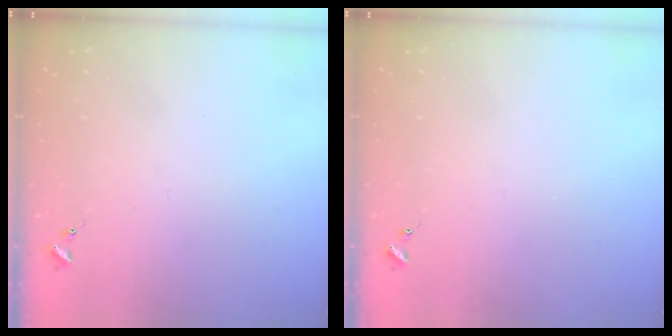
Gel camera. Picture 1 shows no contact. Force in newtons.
{"total": 0.0}